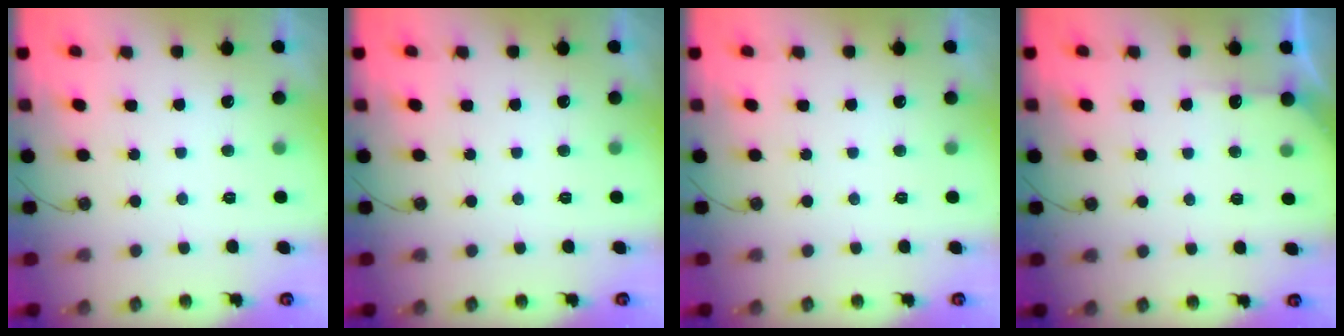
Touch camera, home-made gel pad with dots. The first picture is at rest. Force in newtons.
{"total": 0.0}
{"total": 0.0}
{"total": 3.9, "press": 3.8, "slide": 0.4}